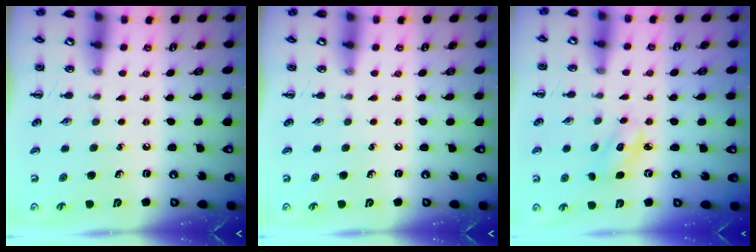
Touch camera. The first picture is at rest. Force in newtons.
{"total": 0.0}
{"total": 2.6, "press": 2.5, "slide": 0.5}